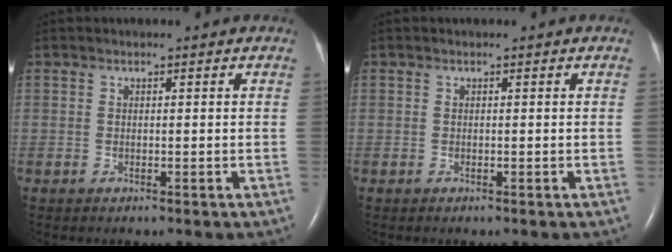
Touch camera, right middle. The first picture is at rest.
{"total": 0.0}